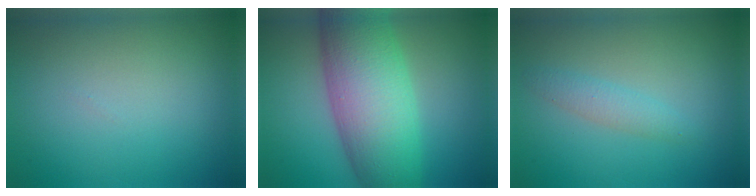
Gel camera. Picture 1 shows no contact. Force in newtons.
{"total": 11.2, "press": 11.2, "slide": 0.3}
{"total": 1.6, "press": 1.6, "slide": 0.1}